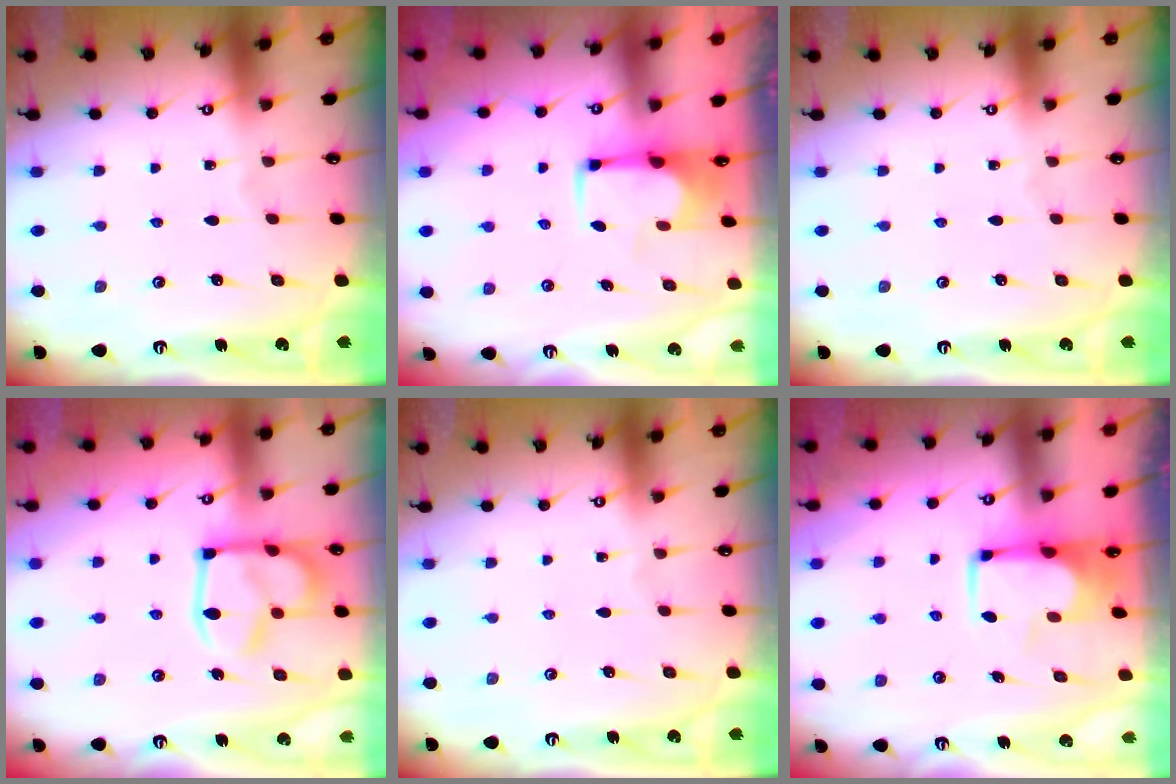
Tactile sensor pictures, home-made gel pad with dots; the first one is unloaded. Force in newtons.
{"total": 1.9, "press": 1.6, "slide": 1.0}
{"total": 0.0}
{"total": 15.5, "press": 15.4, "slide": 1.3}
{"total": 0.0}
{"total": 2.0, "press": 2.0, "slide": 0.2}